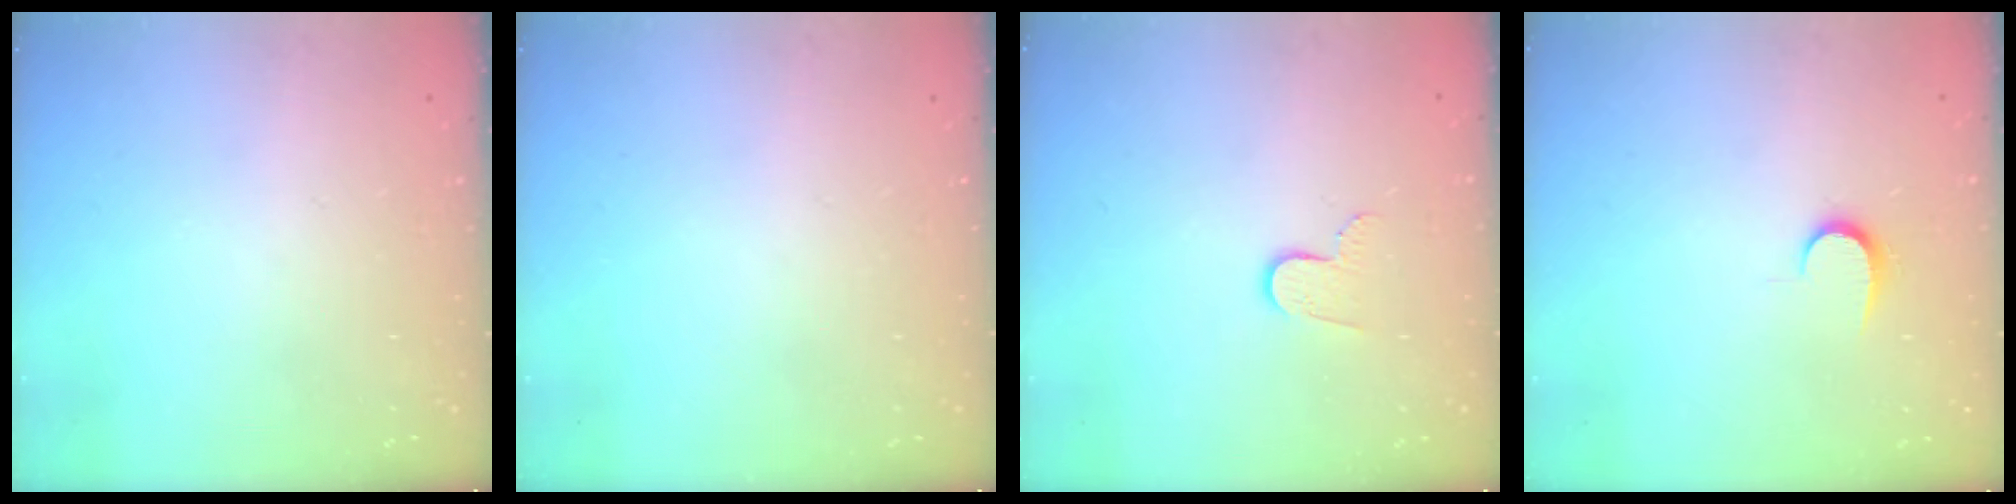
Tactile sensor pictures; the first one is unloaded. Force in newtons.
{"total": 0.0}
{"total": 6.0, "press": 6.0, "slide": 0.4}
{"total": 6.8, "press": 6.7, "slide": 0.6}